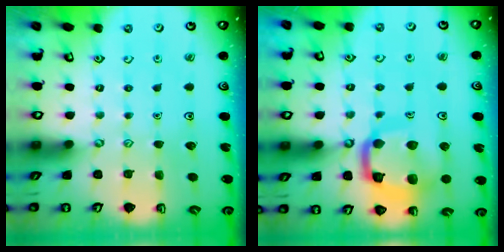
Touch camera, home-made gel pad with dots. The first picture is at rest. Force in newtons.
{"total": 13.5, "press": 13.4, "slide": 1.3}